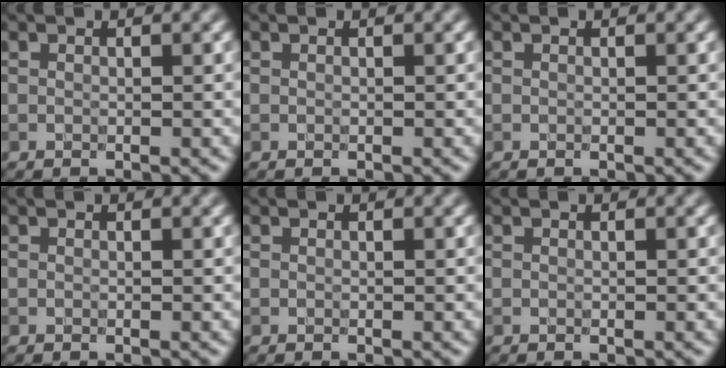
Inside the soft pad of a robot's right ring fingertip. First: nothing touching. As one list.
[{"total": 0.0}, {"total": 0.0}, {"total": 0.0}, {"total": 0.0}, {"total": 0.0}]